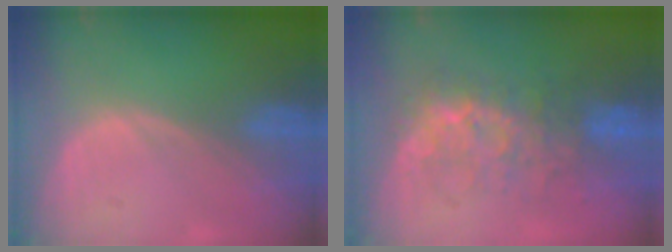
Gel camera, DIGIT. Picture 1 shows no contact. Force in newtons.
{"total": 8.1, "press": 7.8, "slide": 1.9}